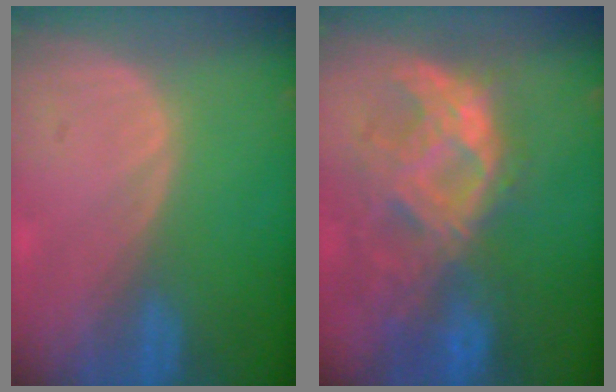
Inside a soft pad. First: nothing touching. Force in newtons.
{"total": 10.5, "press": 9.2, "slide": 5.0}